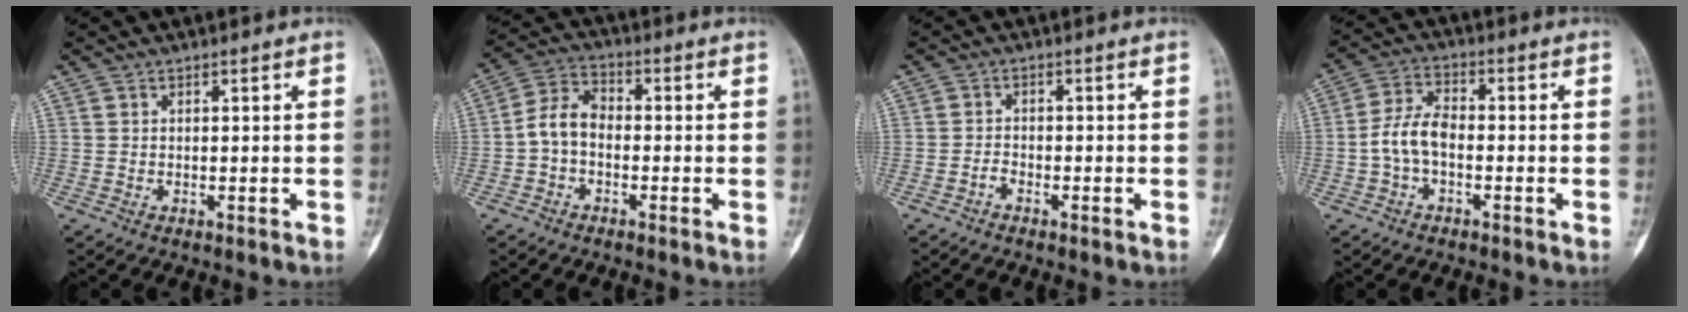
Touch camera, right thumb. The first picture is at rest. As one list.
[{"total": 6.3, "force": [-1.4, 4.3, 4.4], "torque": [-0.078, 0.026, -0.041]}, {"total": 1.4, "force": [-1.2, 0.6, 0.6], "torque": [-0.010, 0.006, -0.026]}, {"total": 6.7, "force": [-1.6, 3.7, 5.4], "torque": [-0.110, 0.024, -0.038]}]